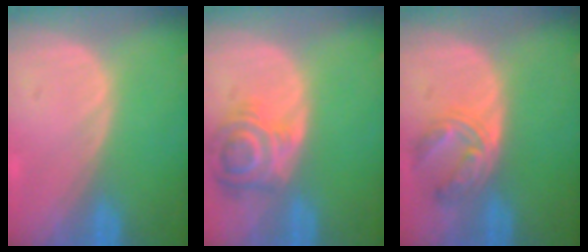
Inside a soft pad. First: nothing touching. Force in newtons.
{"total": 6.4, "press": 6.3, "slide": 0.8}
{"total": 5.4, "press": 5.3, "slide": 1.4}